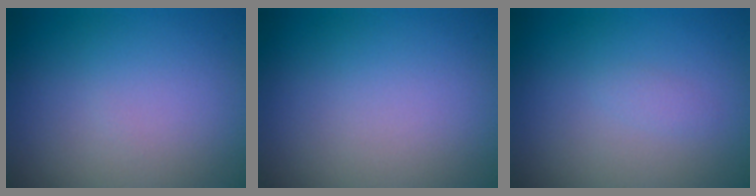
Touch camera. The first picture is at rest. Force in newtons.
{"total": 0.0}
{"total": 0.6, "press": 0.6, "slide": 0.0}